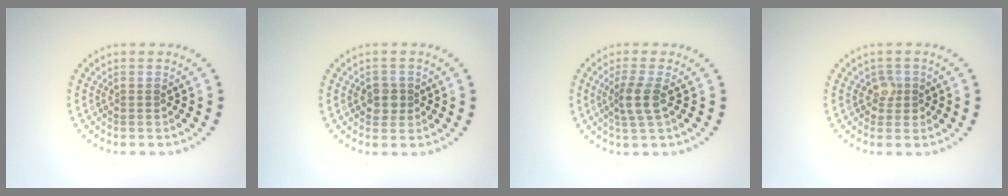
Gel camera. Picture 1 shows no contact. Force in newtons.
{"total": 1.9, "press": 1.8, "slide": 0.7}
{"total": 2.5, "press": 2.0, "slide": 1.5}
{"total": 1.6, "press": 1.3, "slide": 0.8}